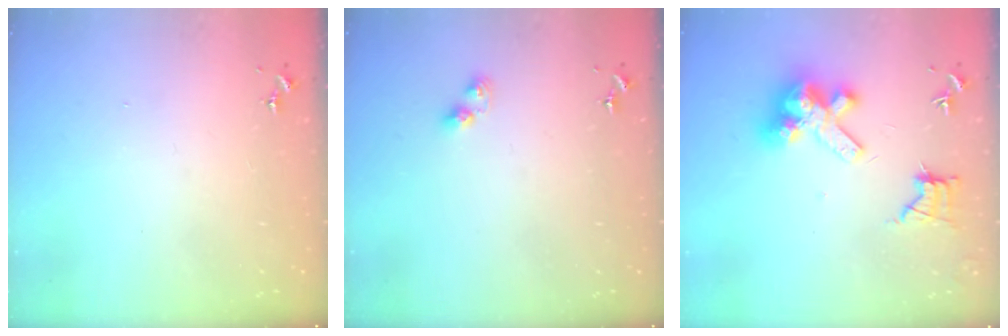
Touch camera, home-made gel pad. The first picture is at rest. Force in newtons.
{"total": 5.9, "press": 5.9, "slide": 0.5}
{"total": 12.6, "press": 12.5, "slide": 1.7}